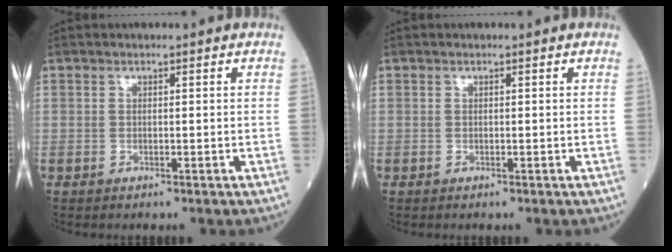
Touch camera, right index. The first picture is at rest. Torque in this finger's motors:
{"motor_torque": [0.00, 0.00, 0.00, 0.00]}